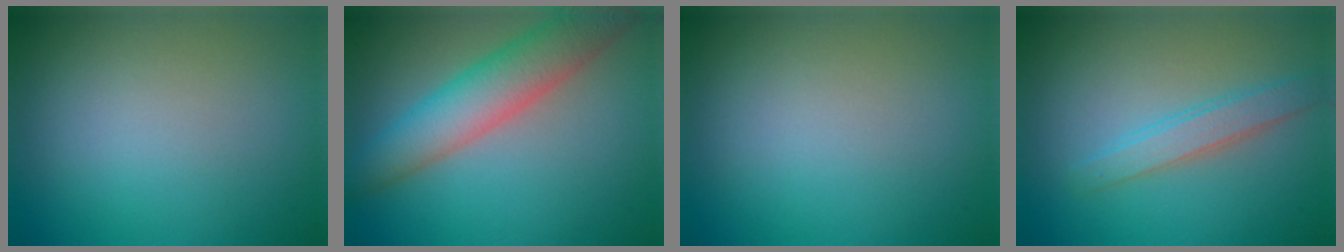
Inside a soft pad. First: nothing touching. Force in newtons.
{"total": 6.4, "press": 6.4, "slide": 0.5}
{"total": 0.0}
{"total": 2.4, "press": 2.4, "slide": 0.1}